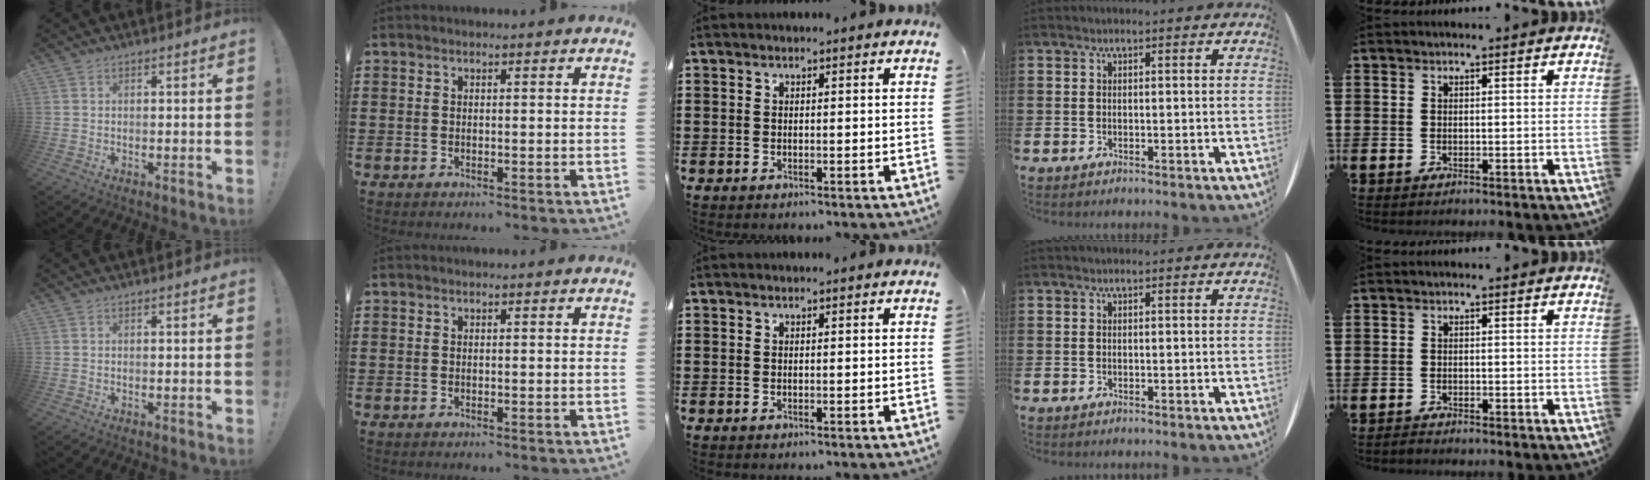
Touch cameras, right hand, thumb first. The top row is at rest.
{"little": {"total": 0.6, "force": [-0.6, 0.1, 0.0], "torque": [-0.002, -0.003, -0.012]}}